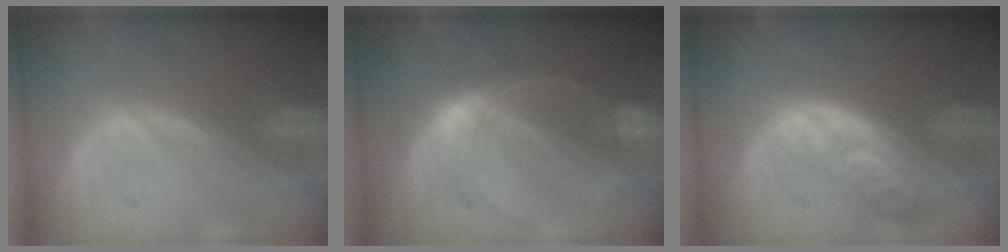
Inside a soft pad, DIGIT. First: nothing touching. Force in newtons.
{"total": 6.3, "press": 6.3, "slide": 0.1}
{"total": 5.6, "press": 5.1, "slide": 2.2}